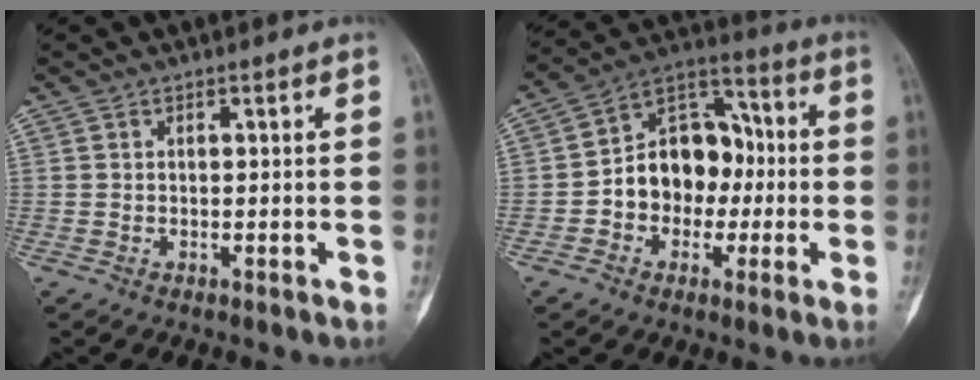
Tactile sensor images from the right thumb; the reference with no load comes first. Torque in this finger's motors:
{"motor_torque": [0.65, 0.65, 0.73, -0.79, 0.23]}